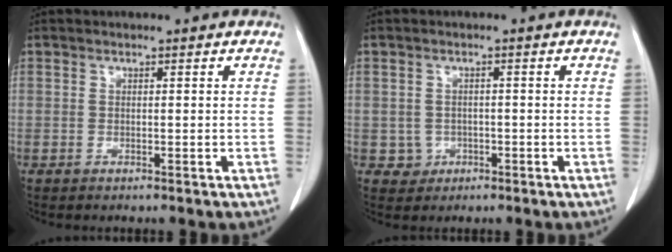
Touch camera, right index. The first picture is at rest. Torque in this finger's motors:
{"motor_torque": [-1.25, 0.89, -1.00, -0.21]}